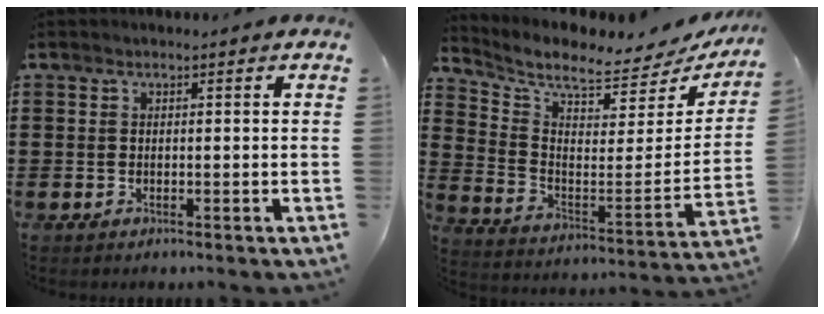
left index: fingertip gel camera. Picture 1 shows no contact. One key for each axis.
{"total": 5.7, "fx": 5.1, "fy": 0.8, "fz": 2.3, "tx": -0.067, "ty": -0.059, "tz": 0.081}